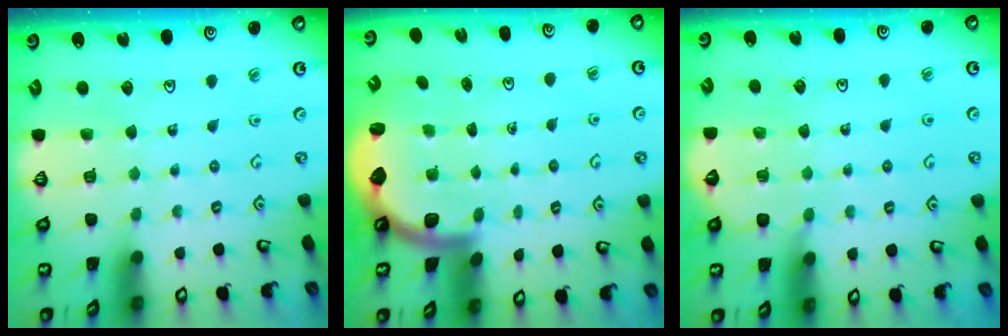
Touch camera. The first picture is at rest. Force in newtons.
{"total": 2.2, "press": 2.2, "slide": 0.3}
{"total": 2.9, "press": 2.9, "slide": 0.3}